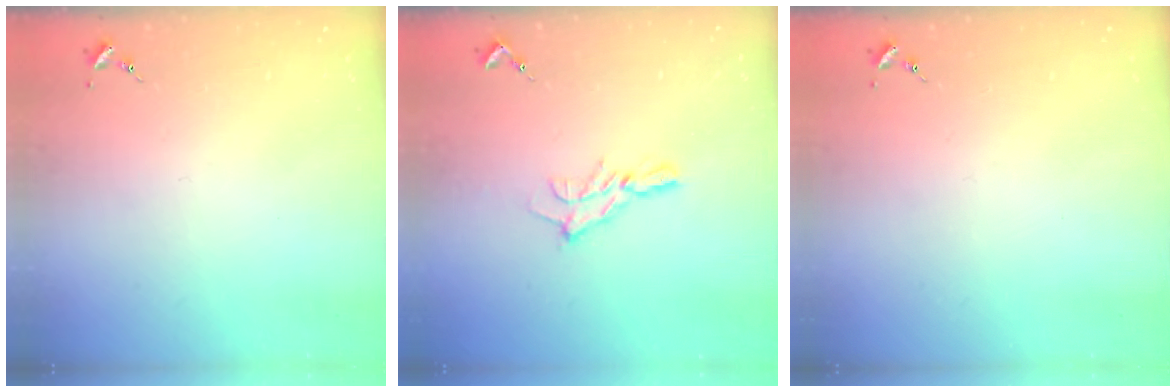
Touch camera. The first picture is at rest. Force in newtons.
{"total": 7.9, "press": 7.9, "slide": 0.4}
{"total": 0.0}